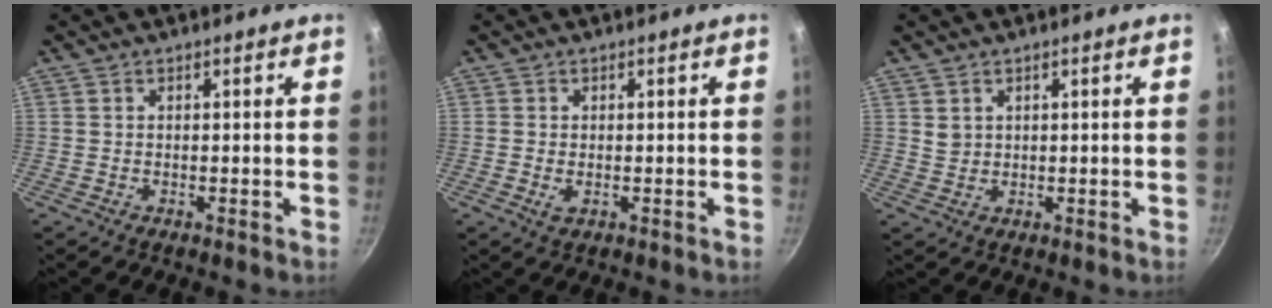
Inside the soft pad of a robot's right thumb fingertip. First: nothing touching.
{"total": 1.8, "force": [-0.4, 1.1, 1.4], "torque": [-0.028, -0.003, -0.005]}
{"total": 1.9, "force": [1.0, 1.4, 0.7], "torque": [-0.005, -0.001, 0.022]}